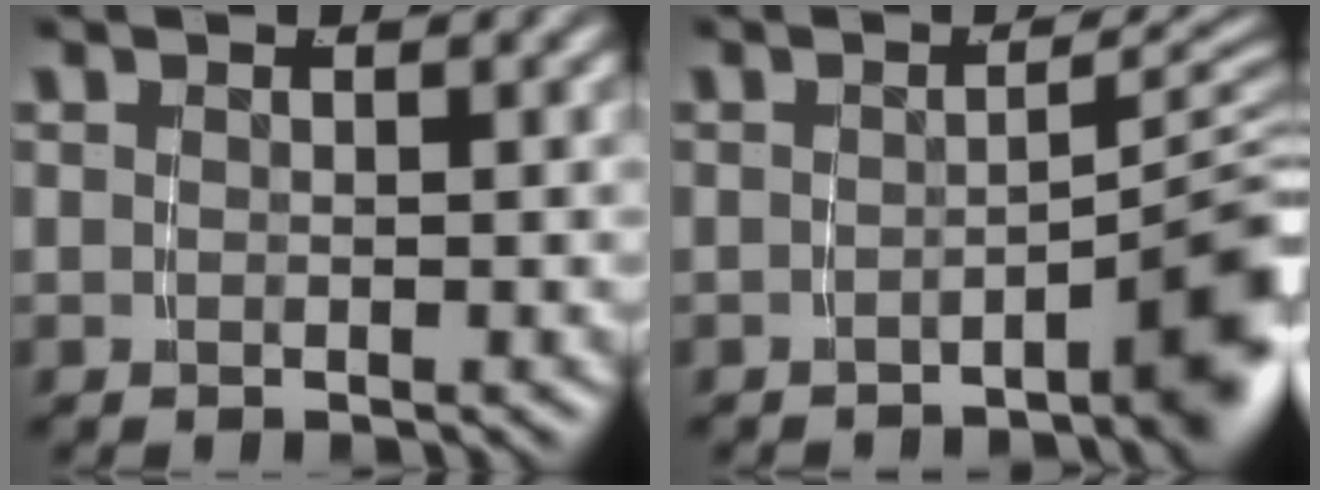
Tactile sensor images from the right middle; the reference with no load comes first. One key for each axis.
{"total": 6.0, "fx": -2.6, "fy": 1.6, "fz": 5.1, "tx": -0.045, "ty": 0.005, "tz": -0.044}